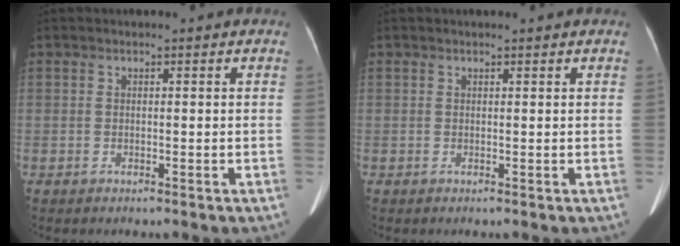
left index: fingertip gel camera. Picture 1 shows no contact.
{"total": 1.9, "force": [1.6, 0.2, 0.9], "torque": [-0.009, -0.002, 0.017]}